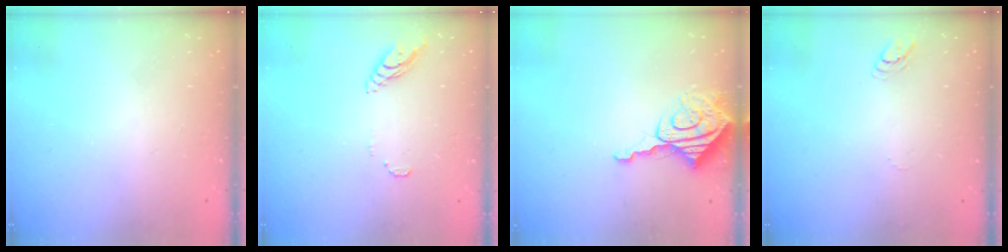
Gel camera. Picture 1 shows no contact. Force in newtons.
{"total": 8.1, "press": 8.1, "slide": 0.7}
{"total": 9.6, "press": 9.5, "slide": 0.9}
{"total": 3.1, "press": 3.1, "slide": 0.3}